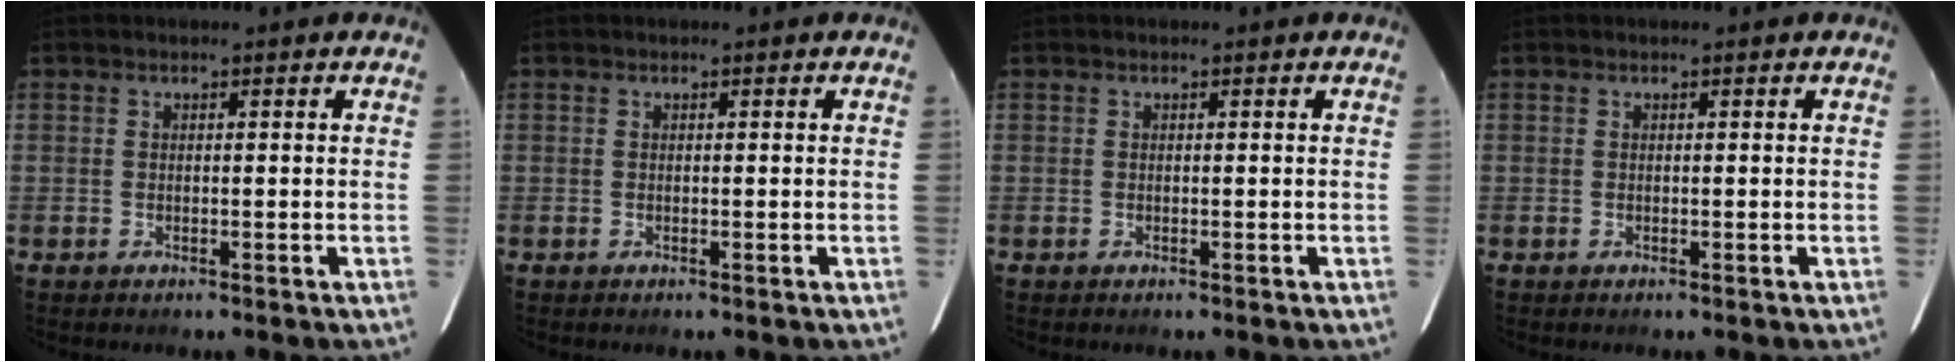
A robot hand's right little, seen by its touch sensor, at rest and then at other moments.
{"total": 0.0}
{"total": 0.0}
{"total": 0.0}